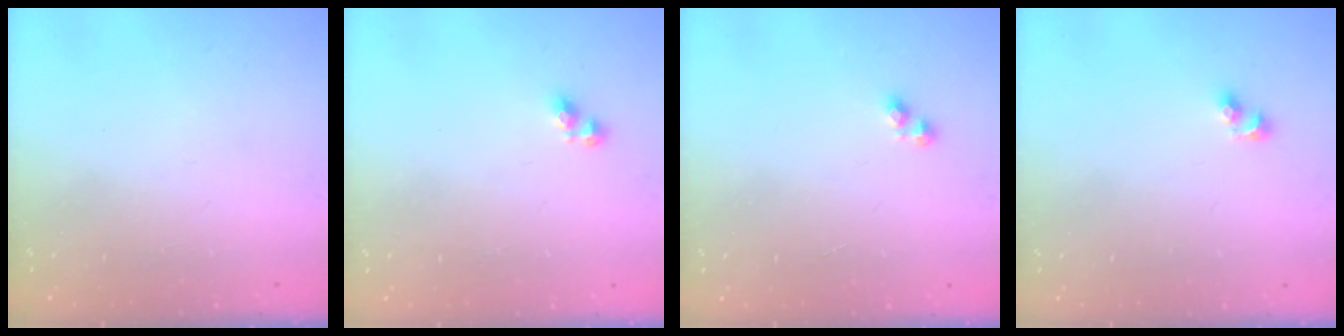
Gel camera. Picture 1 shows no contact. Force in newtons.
{"total": 5.2, "press": 5.2, "slide": 0.7}
{"total": 2.4, "press": 2.4, "slide": 0.3}
{"total": 3.5, "press": 3.1, "slide": 1.6}